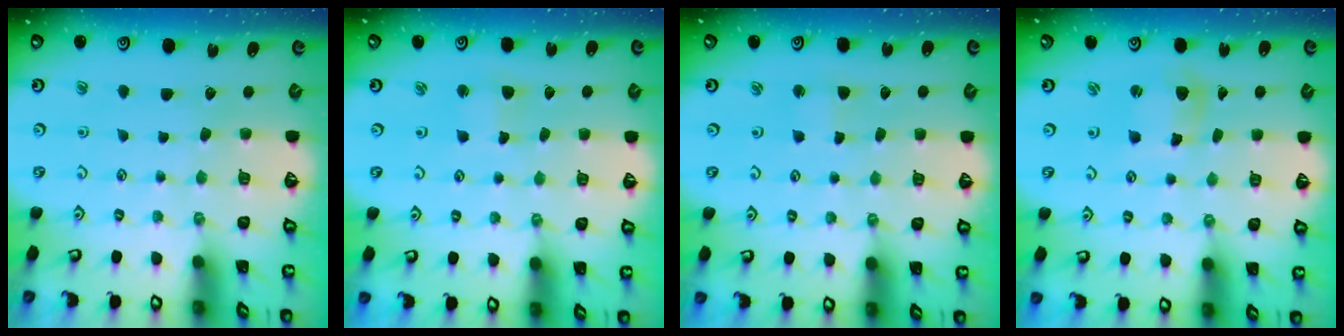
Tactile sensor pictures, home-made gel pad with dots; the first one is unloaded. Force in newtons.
{"total": 2.1, "press": 2.1, "slide": 0.5}
{"total": 2.0, "press": 2.0, "slide": 0.3}
{"total": 4.4, "press": 4.4, "slide": 0.5}